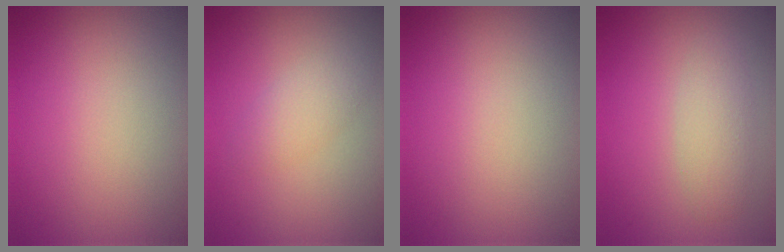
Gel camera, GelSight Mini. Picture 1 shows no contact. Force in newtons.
{"total": 1.9, "press": 1.9, "slide": 0.1}
{"total": 0.0}
{"total": 2.3, "press": 2.3, "slide": 0.1}